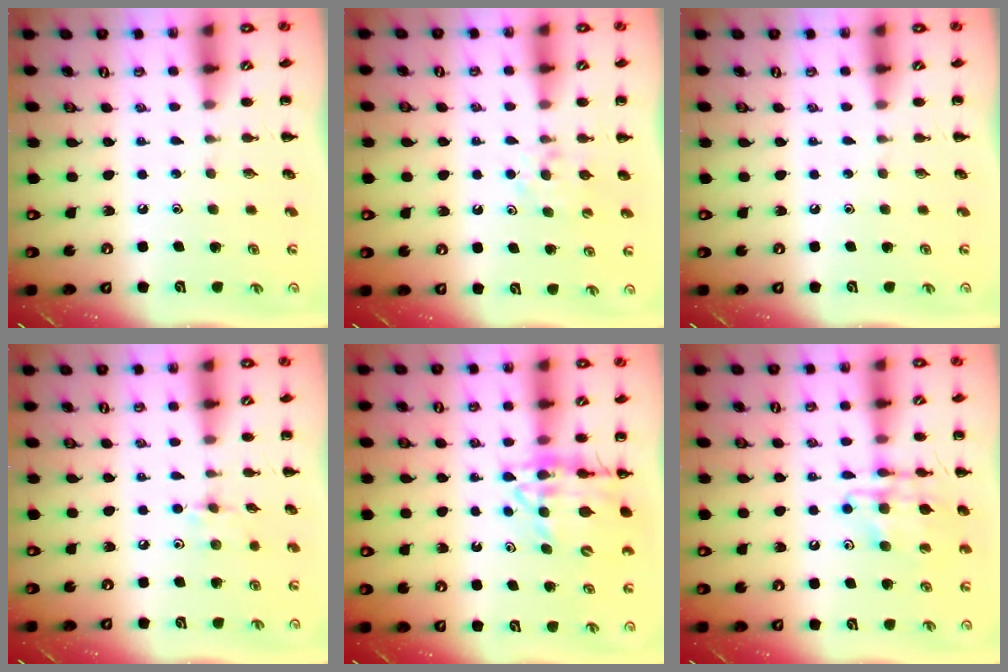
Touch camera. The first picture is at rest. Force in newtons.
{"total": 5.1, "press": 4.9, "slide": 1.4}
{"total": 0.0}
{"total": 6.8, "press": 6.5, "slide": 1.9}
{"total": 14.6, "press": 14.1, "slide": 3.8}
{"total": 13.9, "press": 13.7, "slide": 2.5}